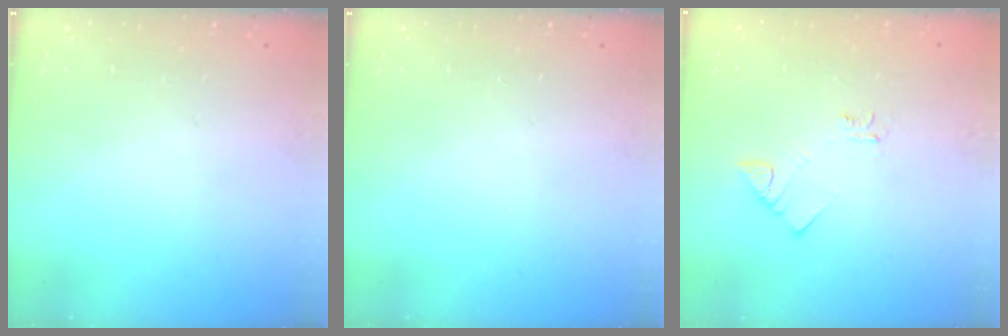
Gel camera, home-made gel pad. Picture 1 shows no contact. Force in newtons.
{"total": 0.0}
{"total": 4.1, "press": 4.0, "slide": 0.7}